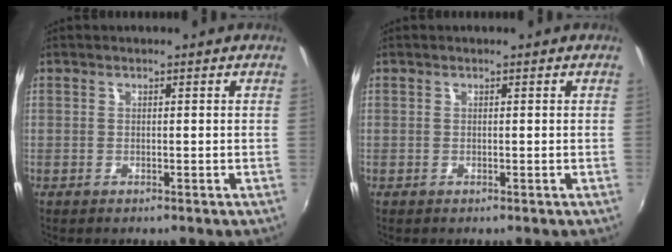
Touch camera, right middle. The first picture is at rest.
{"total": 0.0}